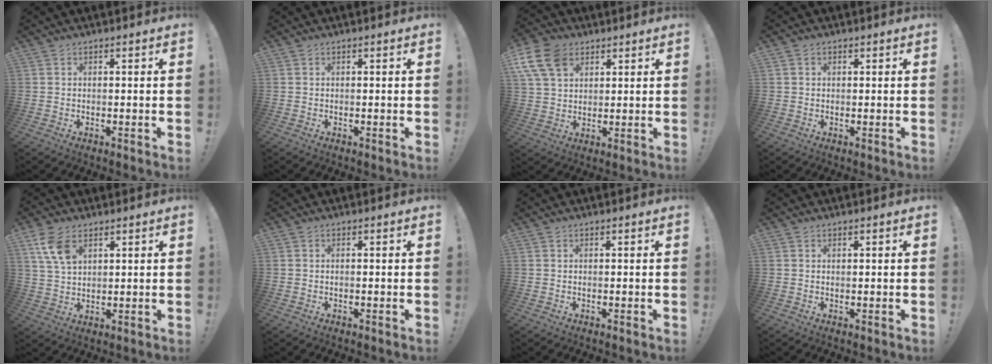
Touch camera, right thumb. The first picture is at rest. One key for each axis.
{"total": 0.0}
{"total": 12.0, "fx": 5.7, "fy": 8.1, "fz": 6.8, "tx": -0.139, "ty": -0.022, "tz": 0.110}
{"total": 0.7, "fx": 0.2, "fy": 0.6, "fz": 0.3, "tx": -0.001, "ty": 0.002, "tz": 0.003}
{"total": 8.5, "fx": 4.3, "fy": 4.8, "fz": 5.5, "tx": -0.104, "ty": -0.014, "tz": 0.084}
{"total": 0.6, "fx": -0.4, "fy": -0.1, "fz": 0.4, "tx": -0.010, "ty": 0.000, "tz": -0.006}
{"total": 0.0}
{"total": 0.6, "fx": 0.5, "fy": 0.2, "fz": -0.2, "tx": 0.001, "ty": 0.002, "tz": 0.011}